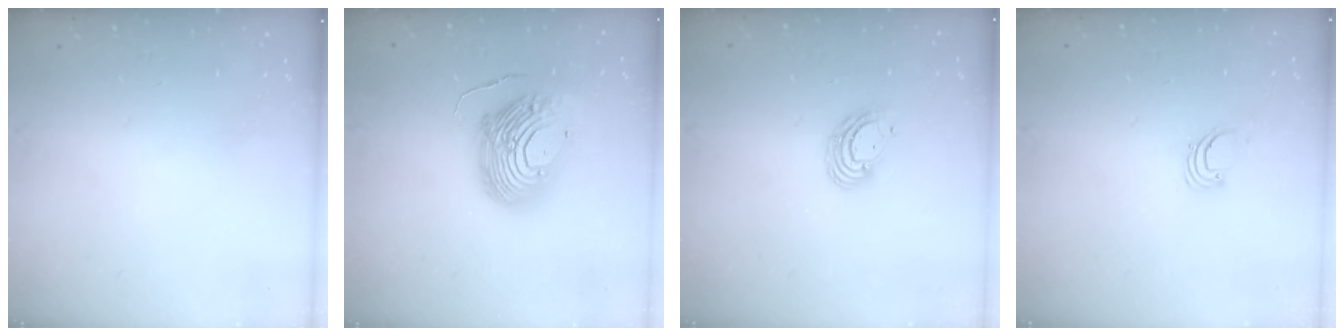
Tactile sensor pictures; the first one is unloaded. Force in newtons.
{"total": 18.0, "press": 17.9, "slide": 1.9}
{"total": 5.8, "press": 5.8, "slide": 0.4}
{"total": 1.9, "press": 1.9, "slide": 0.1}